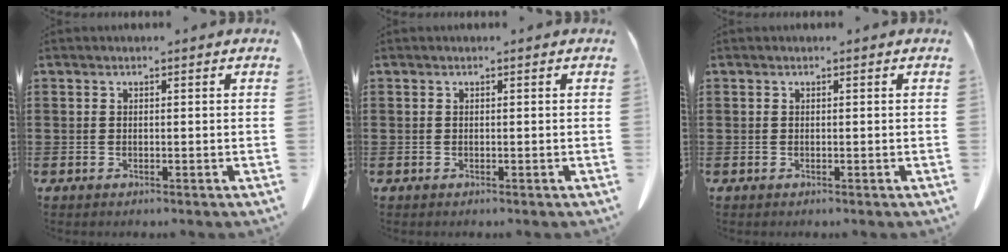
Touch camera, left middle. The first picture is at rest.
{"total": 0.0}
{"total": 0.0}